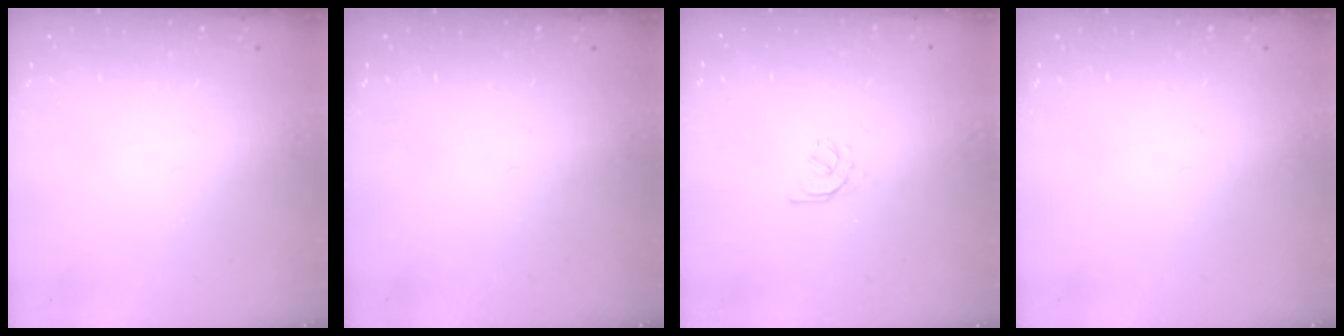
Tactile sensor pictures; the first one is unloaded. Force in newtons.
{"total": 0.0}
{"total": 2.4, "press": 2.3, "slide": 0.6}
{"total": 0.0}